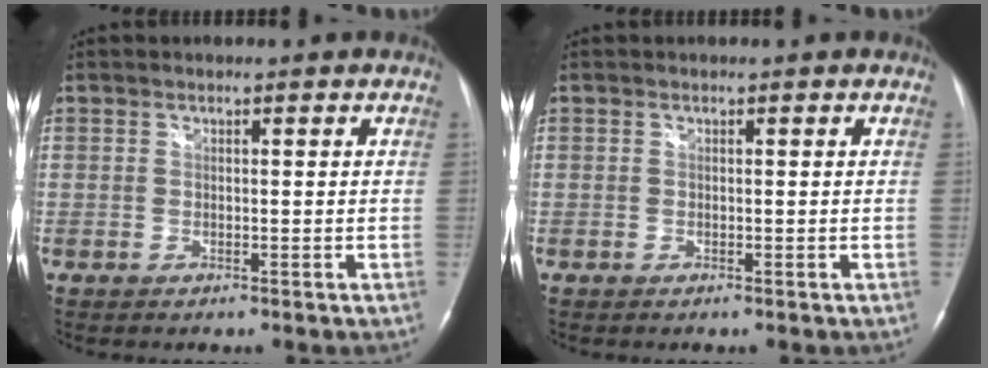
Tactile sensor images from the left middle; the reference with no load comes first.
{"total": 0.0}